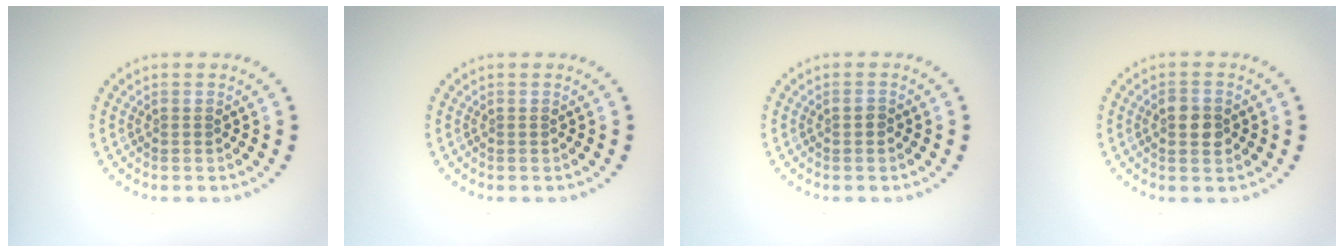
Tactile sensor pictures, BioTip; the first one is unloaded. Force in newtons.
{"total": 0.0}
{"total": 0.7, "press": 0.7, "slide": 0.0}
{"total": 2.6, "press": 2.6, "slide": 0.1}